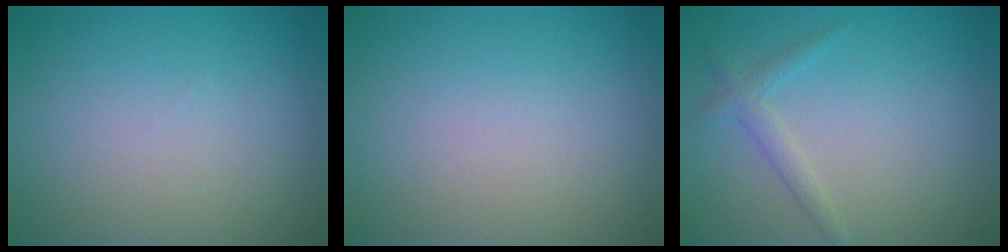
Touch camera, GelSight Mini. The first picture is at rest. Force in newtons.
{"total": 0.0}
{"total": 1.6, "press": 1.6, "slide": 0.1}